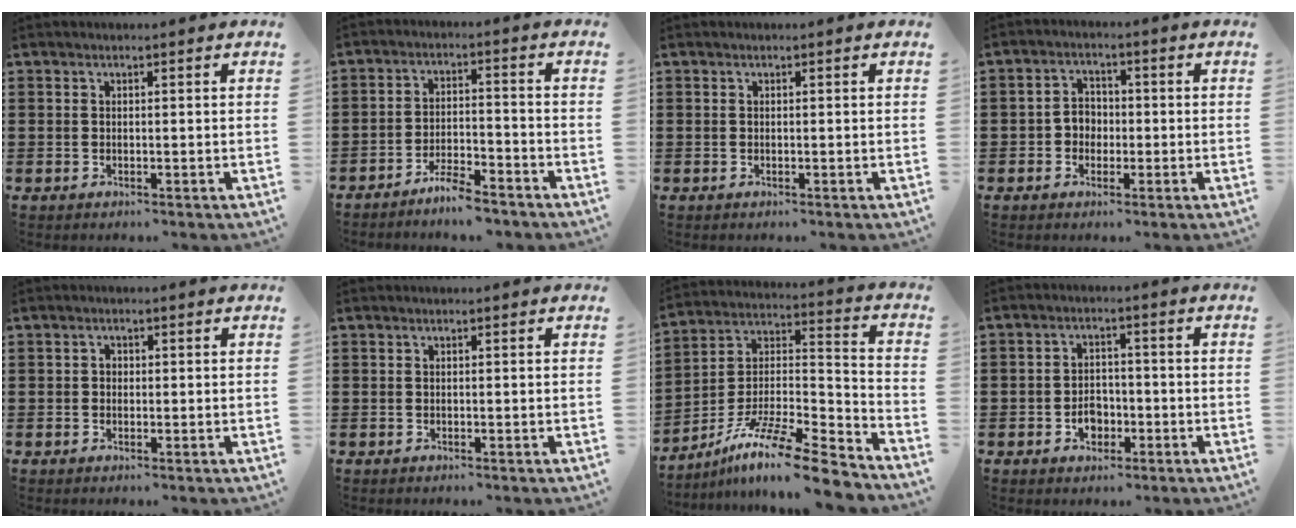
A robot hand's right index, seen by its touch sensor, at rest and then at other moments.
{"total": 5.0, "force": [-4.6, 0.5, 1.7], "torque": [-0.038, 0.005, -0.092]}
{"total": 0.0}
{"total": 3.2, "force": [-1.0, 2.7, 1.3], "torque": [-0.034, 0.009, -0.024]}
{"total": 0.8, "force": [-0.2, 0.7, 0.3], "torque": [-0.008, 0.002, -0.004]}
{"total": 0.0}
{"total": 13.0, "force": [-10.4, 1.5, 7.6], "torque": [-0.128, 0.021, -0.196]}
{"total": 3.4, "force": [-1.5, 2.6, 1.7], "torque": [-0.027, 0.001, -0.031]}